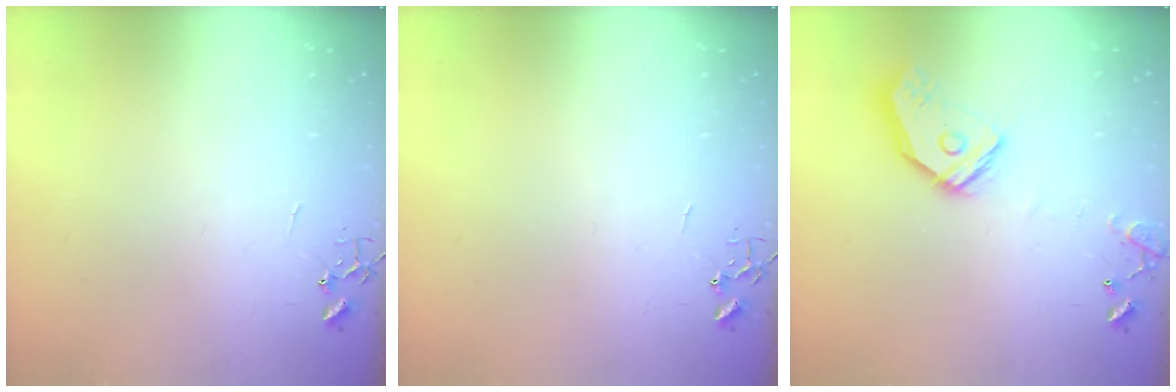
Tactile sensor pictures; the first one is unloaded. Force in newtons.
{"total": 0.0}
{"total": 15.9, "press": 15.7, "slide": 2.6}